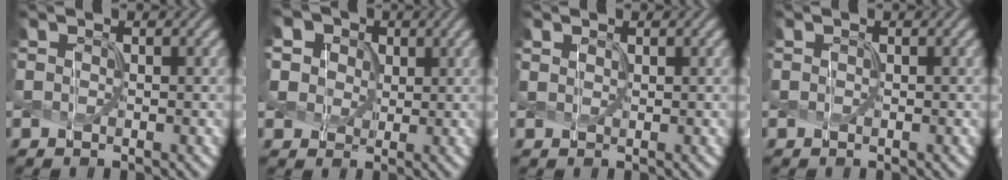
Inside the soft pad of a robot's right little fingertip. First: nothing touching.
{"total": 8.9, "force": [4.6, 6.5, 3.8], "torque": [-0.090, 0.027, 0.060]}
{"total": 0.6, "force": [0.5, 0.2, 0.0], "torque": [-0.002, -0.001, 0.013]}
{"total": 0.0}